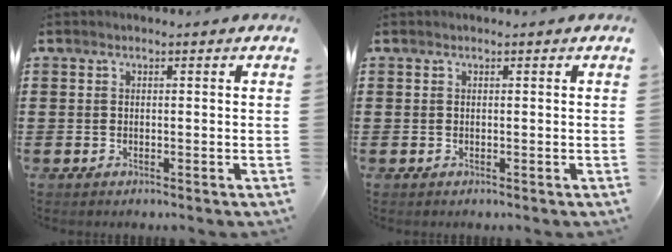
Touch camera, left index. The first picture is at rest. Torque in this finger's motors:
{"motor_torque": [-0.75, 1.39, -0.11, -0.09]}